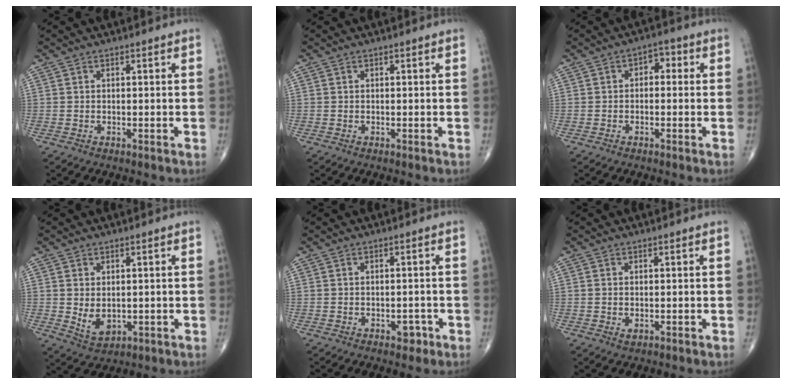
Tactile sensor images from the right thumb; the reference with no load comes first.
{"total": 0.0}
{"total": 3.1, "force": [0.2, 2.1, 2.3], "torque": [-0.008, 0.014, -0.010]}
{"total": 5.0, "force": [0.0, 3.3, 3.7], "torque": [-0.055, -0.012, 0.014]}
{"total": 2.2, "force": [-1.1, 1.4, 1.2], "torque": [-0.005, 0.006, -0.013]}
{"total": 1.1, "force": [-0.1, 0.6, 0.8], "torque": [-0.015, 0.001, 0.000]}